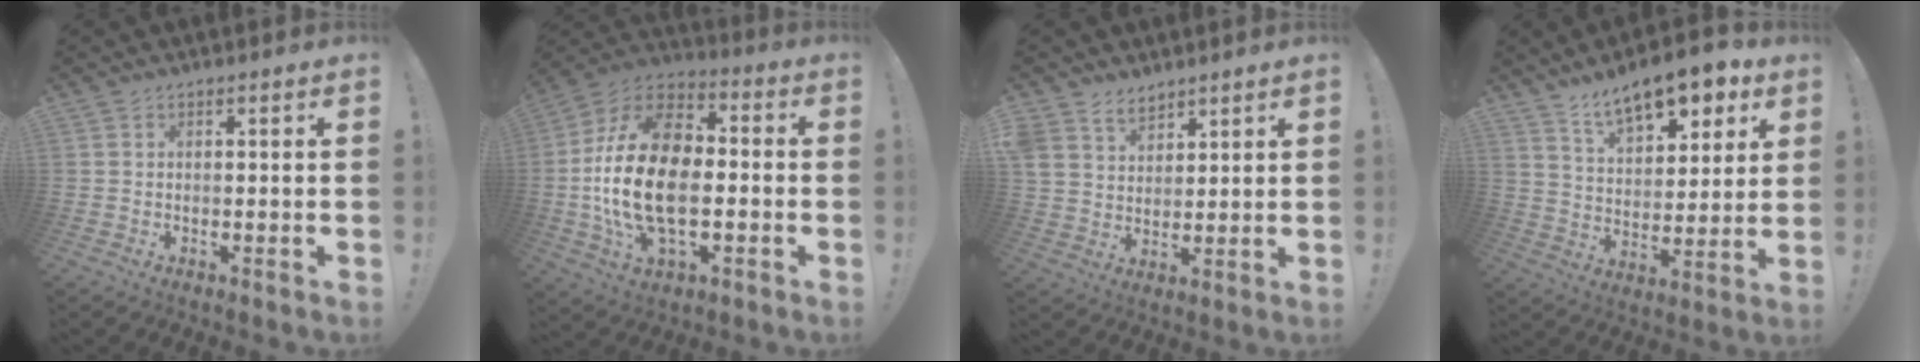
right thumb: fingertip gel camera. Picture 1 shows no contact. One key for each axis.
{"total": 25.1, "fx": -2.8, "fy": 15.2, "fz": 19.8, "tx": -0.375, "ty": 0.029, "tz": -0.039}
{"total": 7.0, "fx": 5.5, "fy": 4.2, "fz": 1.0, "tx": -0.027, "ty": -0.037, "tz": 0.109}
{"total": 15.0, "fx": 10.6, "fy": 6.4, "fz": 8.5, "tx": -0.132, "ty": -0.068, "tz": 0.184}